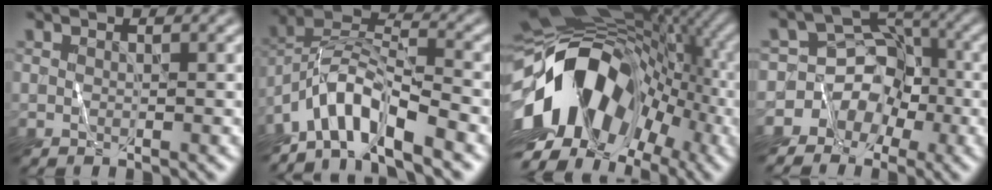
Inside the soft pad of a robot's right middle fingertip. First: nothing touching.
{"total": 6.9, "force": [-5.4, 1.4, 4.0], "torque": [-0.071, 0.012, -0.110]}
{"total": 14.4, "force": [-4.0, 9.5, 10.0], "torque": [-0.171, 0.015, -0.088]}
{"total": 6.8, "force": [-4.0, 5.5, 0.3], "torque": [0.028, 0.014, -0.078]}